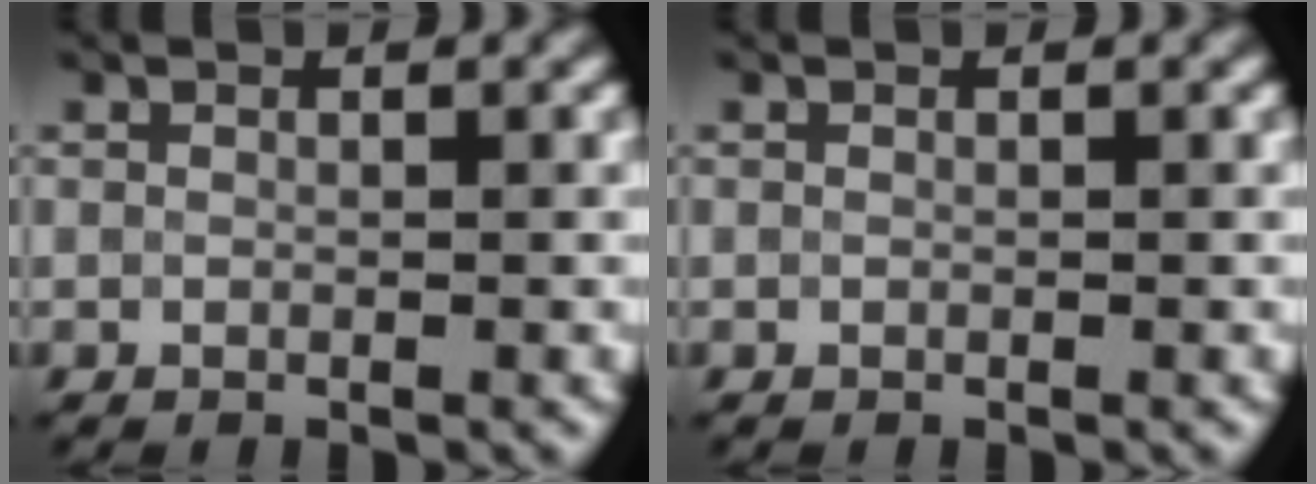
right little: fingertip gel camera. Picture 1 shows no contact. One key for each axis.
{"total": 0.0}